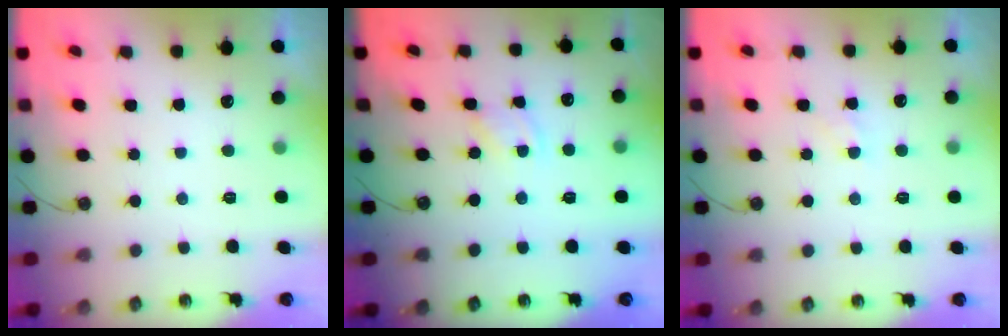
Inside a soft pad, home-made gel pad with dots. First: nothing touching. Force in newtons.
{"total": 2.9, "press": 2.8, "slide": 0.5}
{"total": 5.3, "press": 5.3, "slide": 0.5}